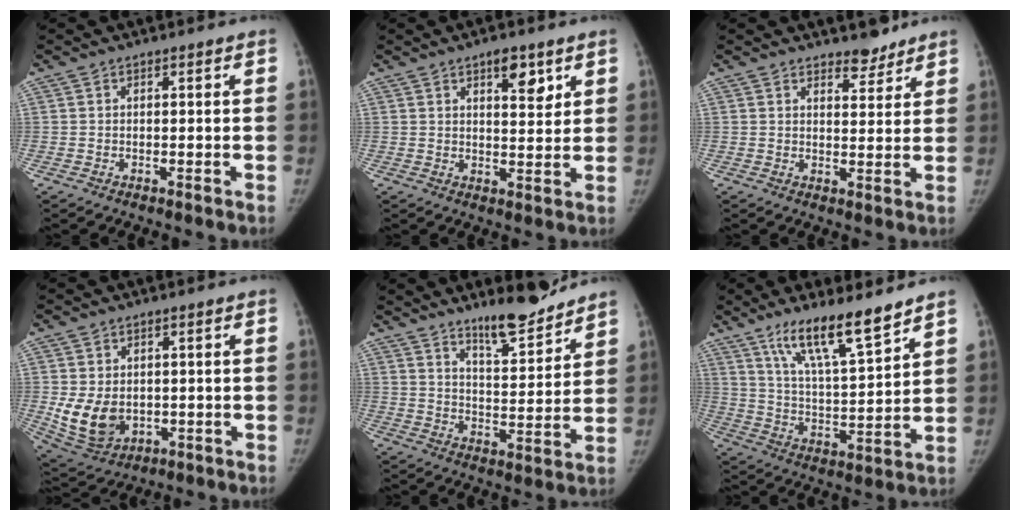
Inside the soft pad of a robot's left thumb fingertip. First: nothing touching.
{"total": 6.1, "force": [3.4, 2.6, 4.3], "torque": [-0.043, -0.021, 0.049]}
{"total": 4.2, "force": [3.6, 1.9, 1.1], "torque": [0.007, -0.028, 0.055]}
{"total": 9.4, "force": [-0.5, 7.0, 6.2], "torque": [-0.101, -0.014, 0.014]}
{"total": 10.4, "force": [8.9, 2.1, 5.0], "torque": [-0.060, -0.070, 0.145]}
{"total": 14.0, "force": [10.2, 2.5, 9.3], "torque": [-0.150, -0.065, 0.189]}